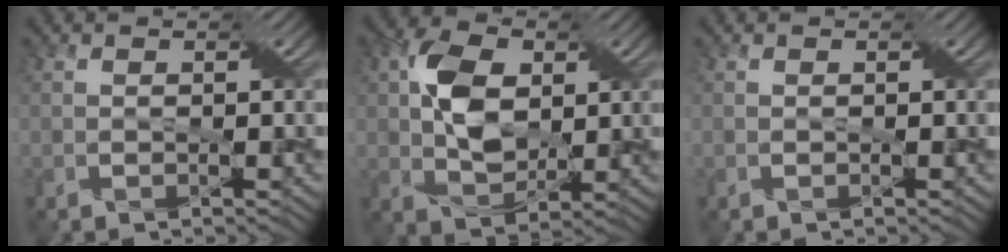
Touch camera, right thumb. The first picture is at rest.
{"total": 8.0, "force": [1.7, 5.2, 5.8], "torque": [-0.119, 0.008, 0.034]}
{"total": 0.0}